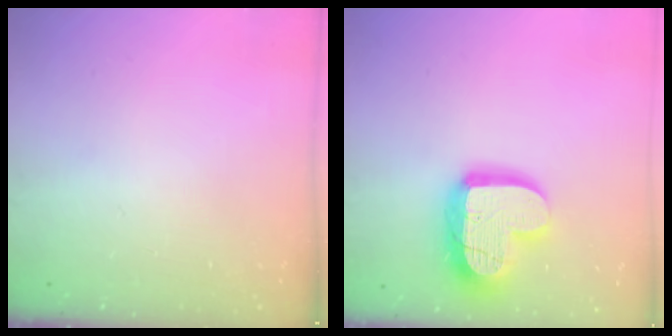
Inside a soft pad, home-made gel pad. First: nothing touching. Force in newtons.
{"total": 16.9, "press": 16.9, "slide": 1.3}